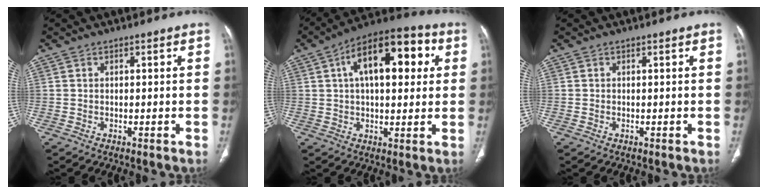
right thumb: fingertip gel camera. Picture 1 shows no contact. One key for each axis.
{"total": 18.0, "fx": 5.0, "fy": 8.9, "fz": 14.8, "tx": -0.193, "ty": 0.024, "tz": 0.066}
{"total": 0.0}